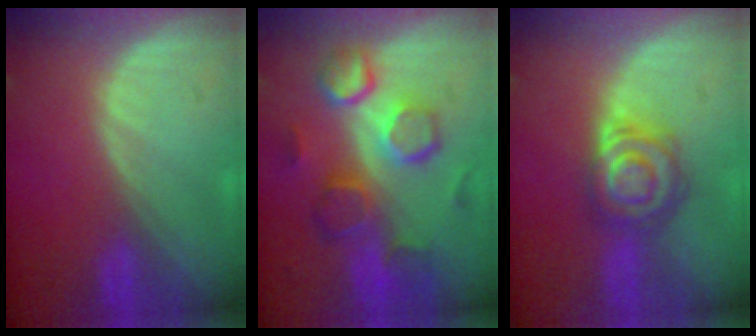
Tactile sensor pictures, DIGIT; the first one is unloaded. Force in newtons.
{"total": 10.6, "press": 9.3, "slide": 5.0}
{"total": 6.7, "press": 6.3, "slide": 2.1}